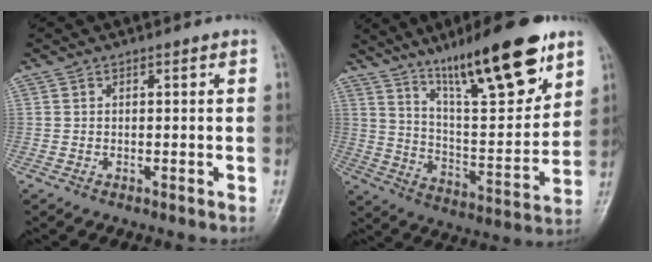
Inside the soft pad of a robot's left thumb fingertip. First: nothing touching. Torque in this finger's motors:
{"motor_torque": [0.62, 0.59, 1.40, -1.38, 0.17]}